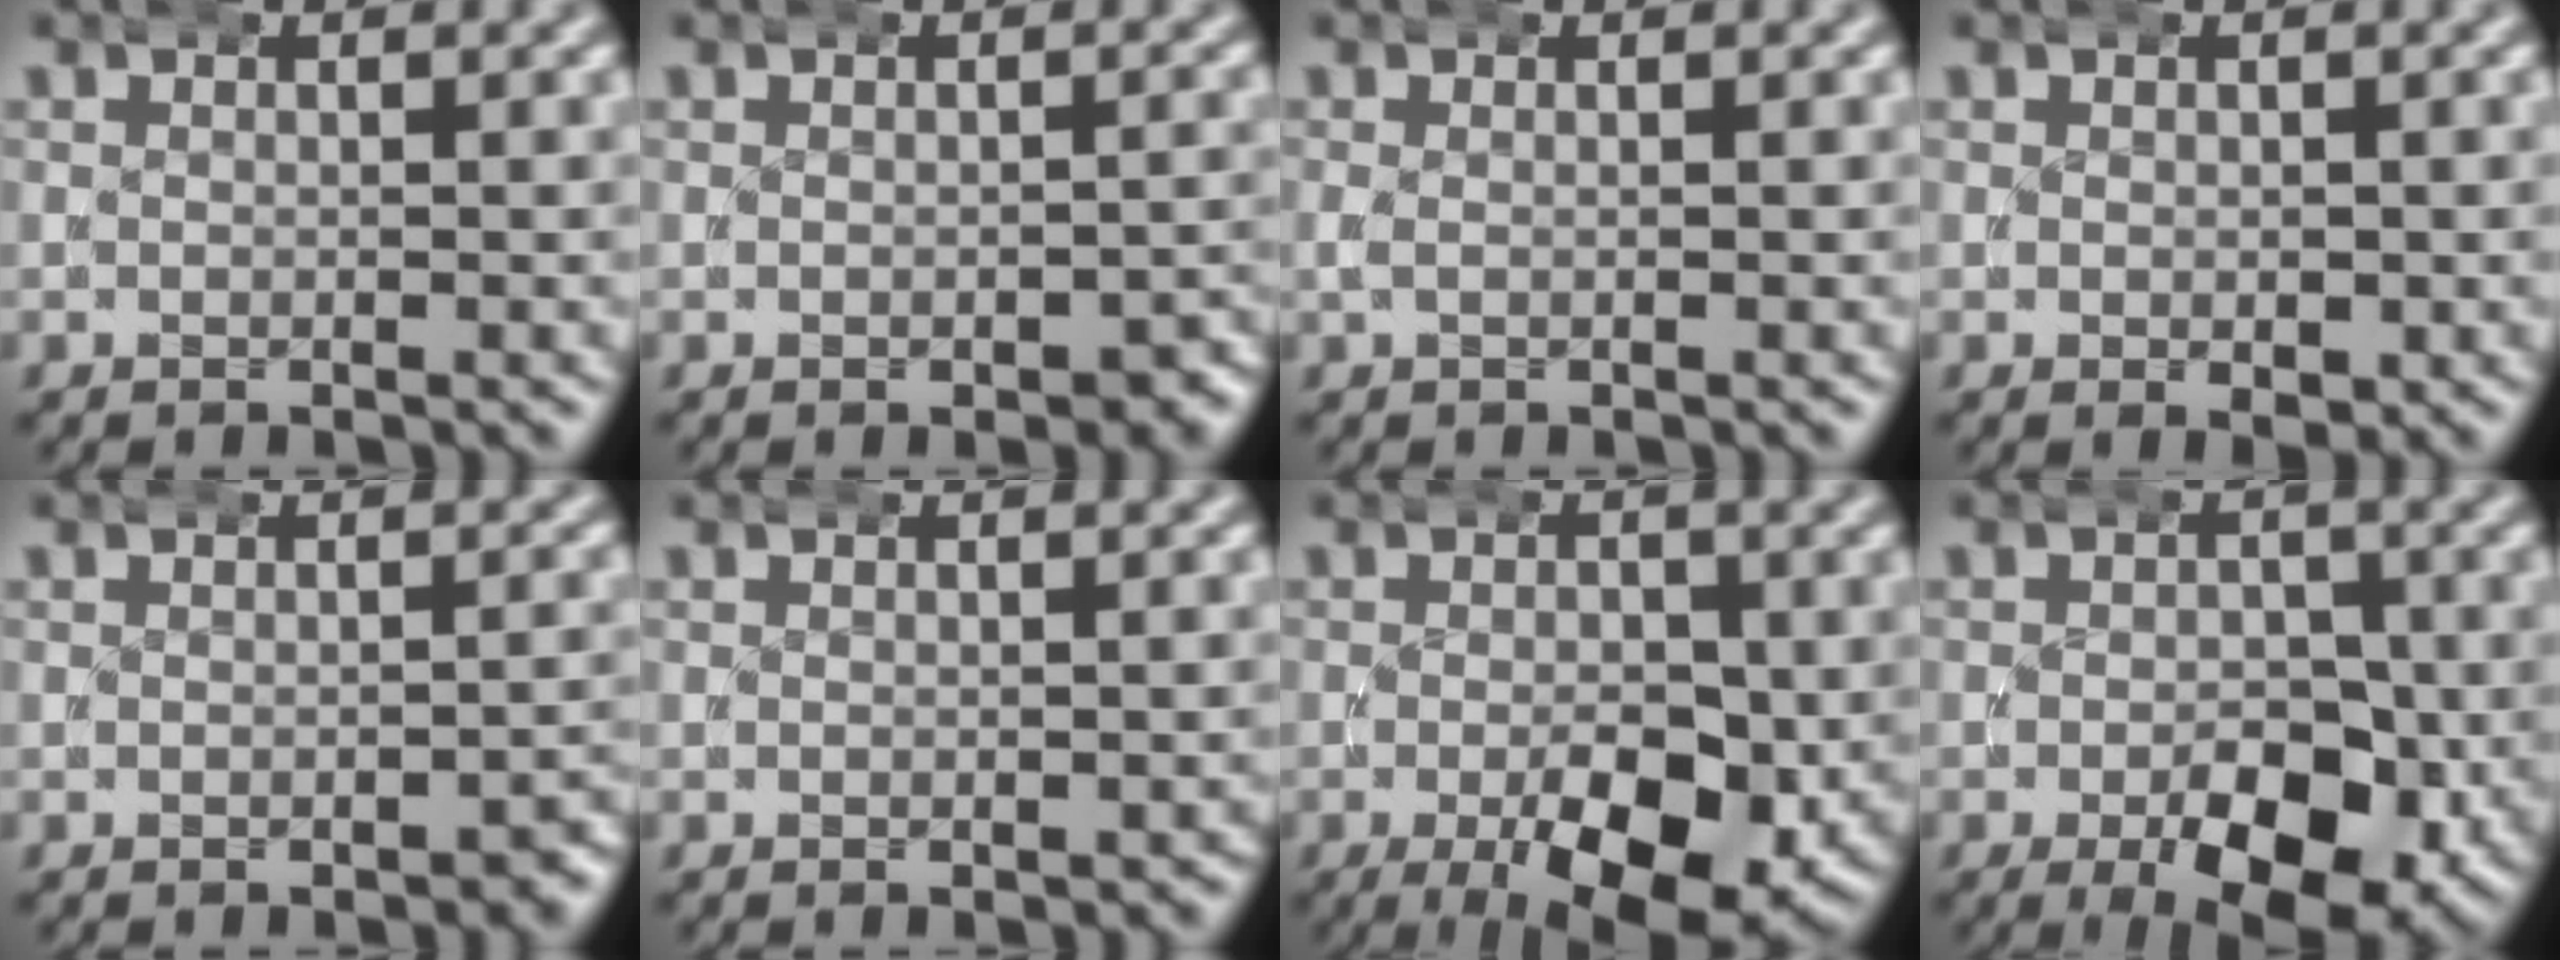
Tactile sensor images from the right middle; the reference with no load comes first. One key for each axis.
{"total": 2.2, "fx": -1.2, "fy": 1.2, "fz": 1.4, "tx": -0.015, "ty": -0.004, "tz": -0.018}
{"total": 0.7, "fx": -0.1, "fy": 0.5, "fz": 0.5, "tx": -0.019, "ty": -0.002, "tz": 0.000}
{"total": 1.6, "fx": -0.4, "fy": 0.9, "fz": 1.2, "tx": -0.017, "ty": -0.009, "tz": -0.003}
{"total": 1.8, "fx": -1.0, "fy": 1.0, "fz": 1.1, "tx": -0.012, "ty": 0.000, "tz": -0.016}
{"total": 0.6, "fx": -0.3, "fy": 0.4, "fz": 0.3, "tx": -0.001, "ty": -0.003, "tz": -0.004}
{"total": 9.5, "fx": -3.5, "fy": 4.5, "fz": 7.6, "tx": -0.120, "ty": -0.037, "tz": -0.039}
{"total": 9.1, "fx": -3.3, "fy": 5.0, "fz": 6.8, "tx": -0.101, "ty": -0.034, "tz": -0.037}